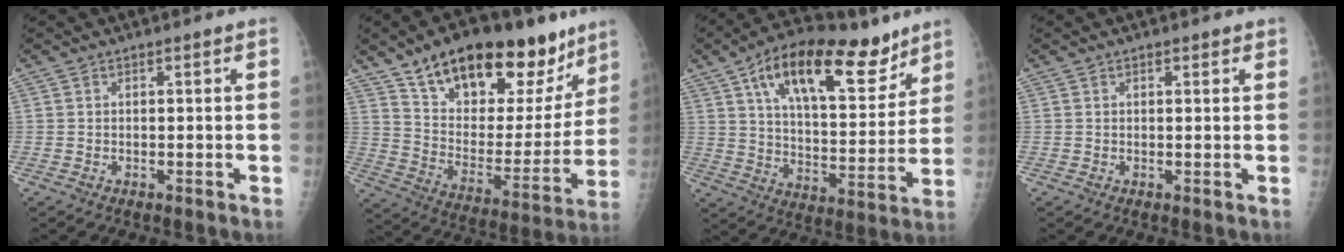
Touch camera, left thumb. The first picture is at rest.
{"total": 28.4, "force": [18.3, 12.9, 17.5], "torque": [-0.219, -0.048, 0.290]}
{"total": 22.8, "force": [13.6, 9.8, 15.4], "torque": [-0.206, -0.040, 0.225]}
{"total": 1.1, "force": [0.7, 0.6, 0.6], "torque": [-0.003, -0.002, 0.007]}